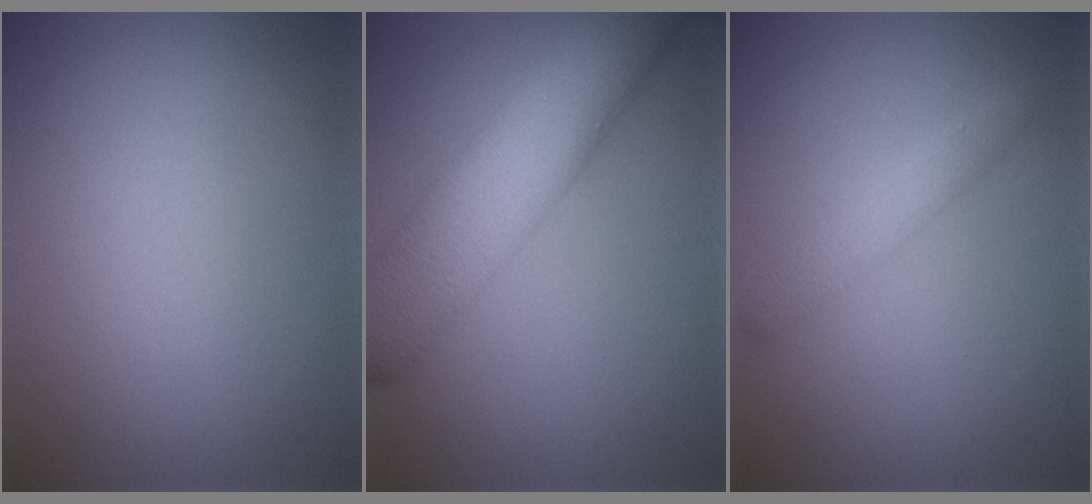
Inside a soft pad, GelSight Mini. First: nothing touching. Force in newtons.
{"total": 9.4, "press": 9.4, "slide": 0.2}
{"total": 2.1, "press": 2.1, "slide": 0.0}